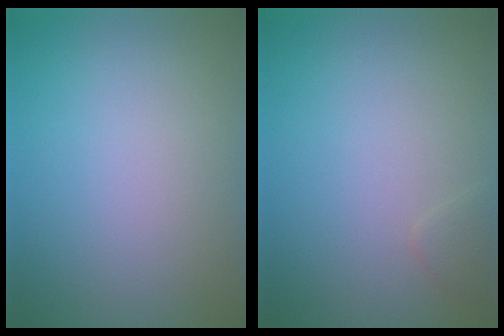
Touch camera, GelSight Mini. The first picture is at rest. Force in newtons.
{"total": 0.8, "press": 0.8, "slide": 0.0}